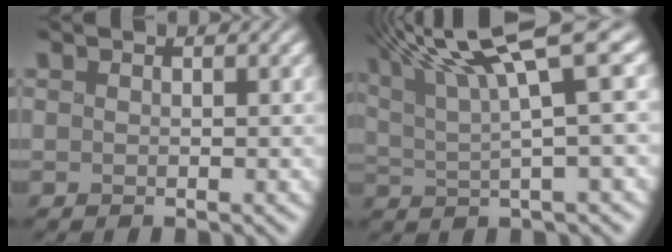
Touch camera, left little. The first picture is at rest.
{"total": 10.0, "force": [5.4, 1.8, 8.3], "torque": [-0.123, 0.031, 0.085]}